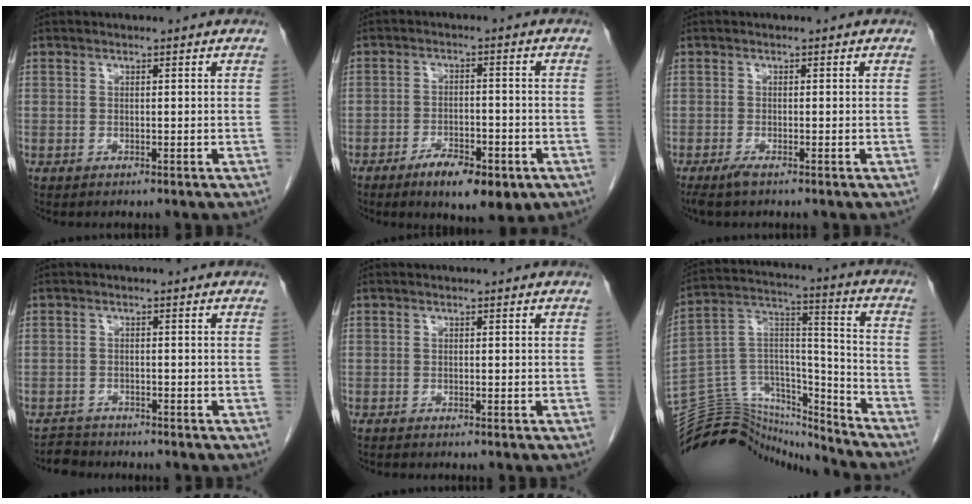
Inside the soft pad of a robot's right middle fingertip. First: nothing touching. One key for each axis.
{"total": 8.6, "fx": -5.0, "fy": 2.9, "fz": 6.4, "tx": -0.096, "ty": -0.006, "tz": -0.070}
{"total": 1.6, "fx": -1.1, "fy": 0.0, "fz": 1.1, "tx": -0.028, "ty": -0.007, "tz": -0.024}
{"total": 2.8, "fx": -2.6, "fy": 0.7, "fz": -0.8, "tx": 0.015, "ty": -0.006, "tz": -0.047}
{"total": 0.8, "fx": -0.8, "fy": 0.1, "fz": 0.2, "tx": -0.006, "ty": -0.001, "tz": -0.014}
{"total": 21.7, "fx": -20.9, "fy": 5.1, "fz": 3.3, "tx": -0.082, "ty": 0.060, "tz": -0.338}